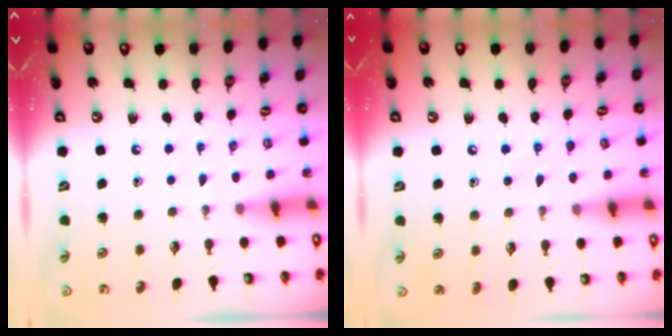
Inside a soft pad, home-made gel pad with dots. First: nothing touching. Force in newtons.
{"total": 6.1, "press": 6.1, "slide": 0.7}